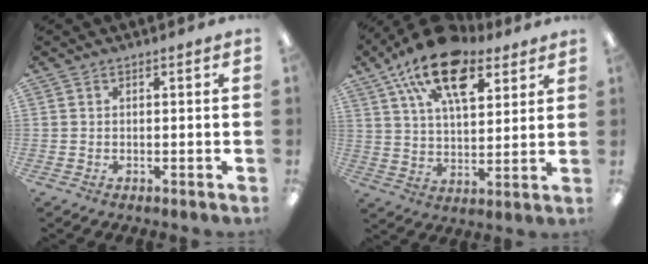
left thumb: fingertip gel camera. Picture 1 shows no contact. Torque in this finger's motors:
{"motor_torque": [0.45, 0.63, 1.74, -1.03, 0.47]}